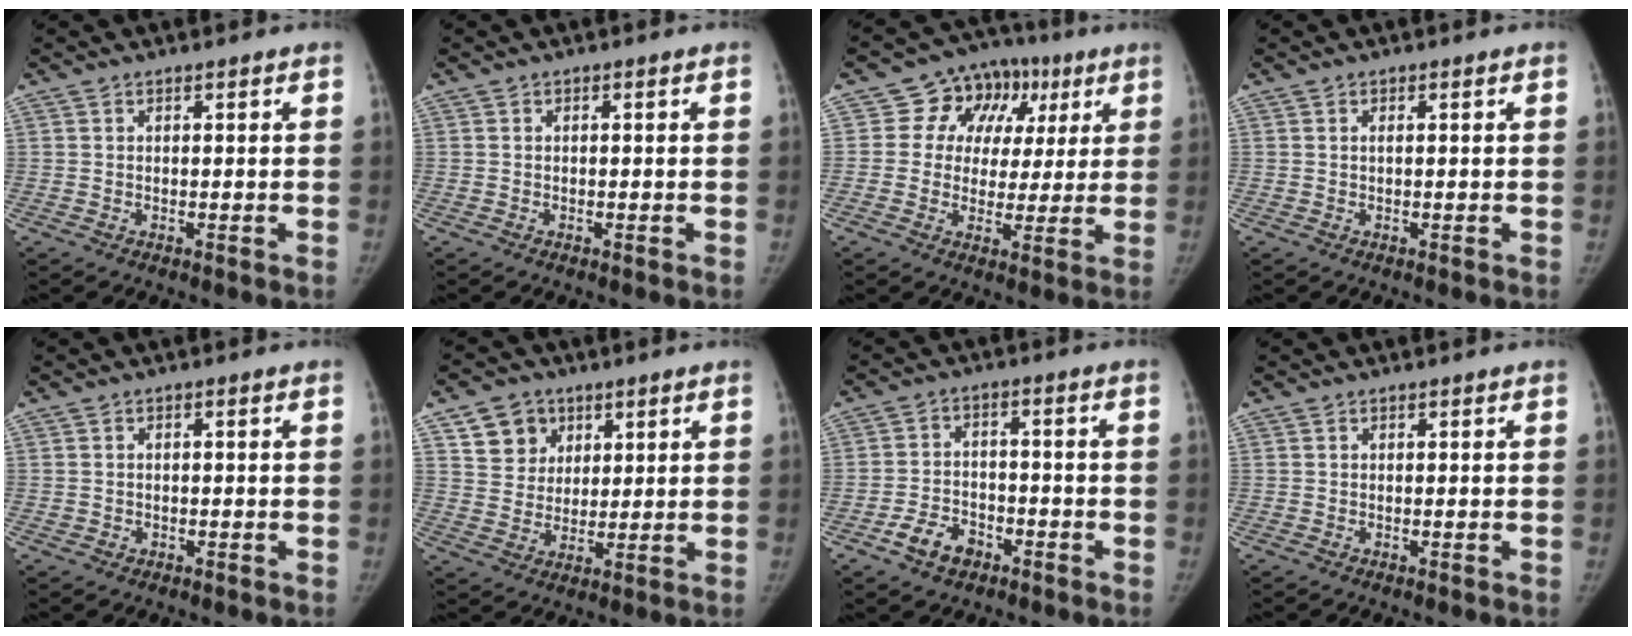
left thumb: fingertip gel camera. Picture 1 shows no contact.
{"total": 0.0}
{"total": 13.0, "force": [3.9, 10.9, 5.9], "torque": [-0.023, 0.016, 0.053]}
{"total": 0.0}
{"total": 1.2, "force": [-0.3, 1.2, 0.2], "torque": [0.001, 0.004, -0.005]}
{"total": 8.2, "force": [4.0, 6.9, 1.7], "torque": [0.007, -0.018, 0.072]}
{"total": 6.8, "force": [-3.9, 4.5, 3.2], "torque": [-0.046, 0.025, -0.067]}
{"total": 0.0}